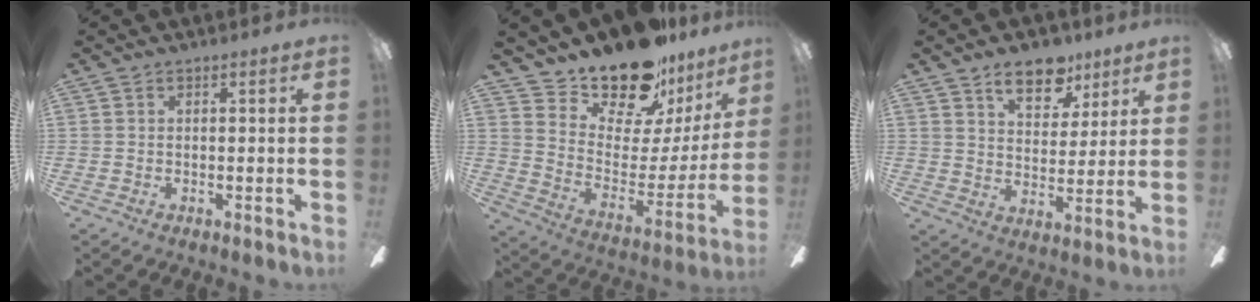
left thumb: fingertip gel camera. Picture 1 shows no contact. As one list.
[{"total": 20.0, "force": [17.0, 7.7, 7.2], "torque": [-0.127, -0.133, 0.300]}, {"total": 11.2, "force": [7.6, 6.0, 5.6], "torque": [-0.068, -0.033, 0.134]}]